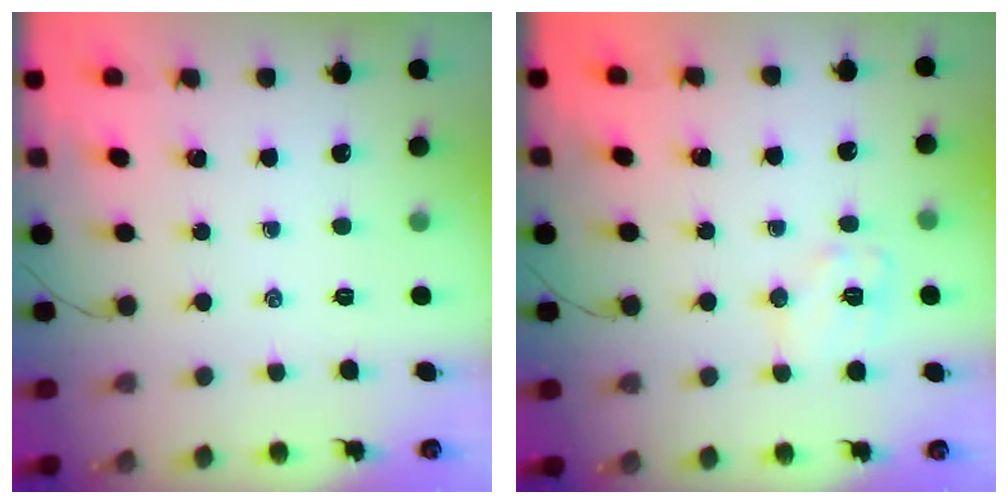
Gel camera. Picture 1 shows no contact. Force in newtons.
{"total": 8.3, "press": 8.3, "slide": 1.0}